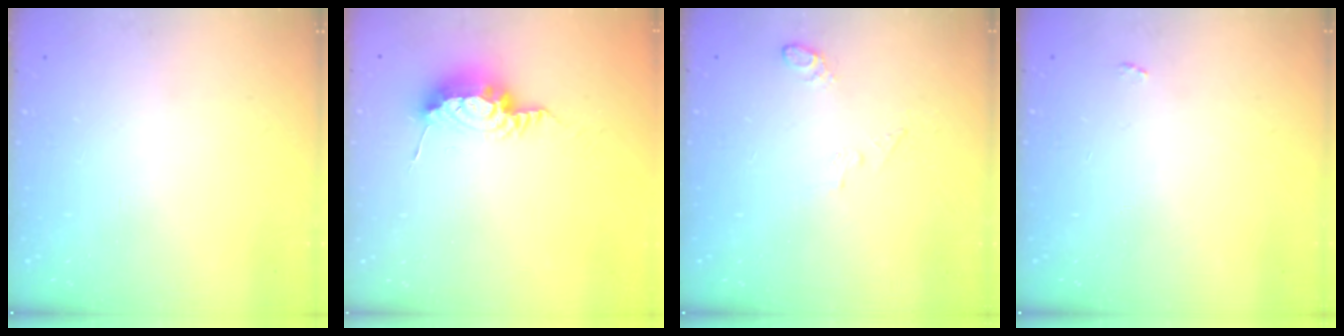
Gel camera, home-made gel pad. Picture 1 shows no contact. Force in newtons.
{"total": 16.8, "press": 12.3, "slide": 11.4}
{"total": 9.3, "press": 4.3, "slide": 8.2}
{"total": 2.2, "press": 2.1, "slide": 0.3}